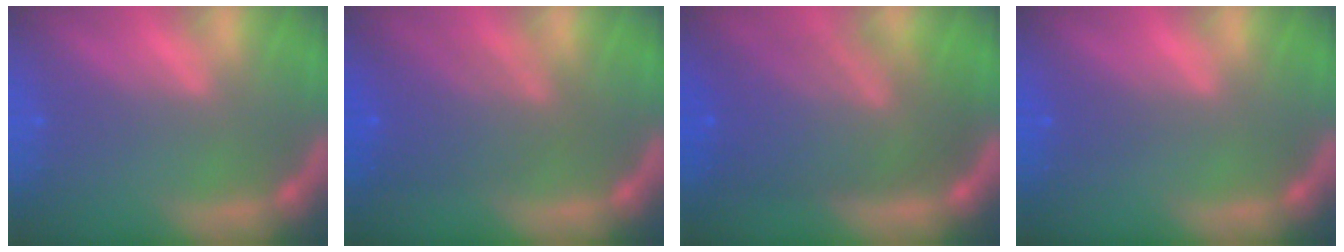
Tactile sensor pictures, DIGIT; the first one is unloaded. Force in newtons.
{"total": 5.5}
{"total": 10.1}
{"total": 0.9}